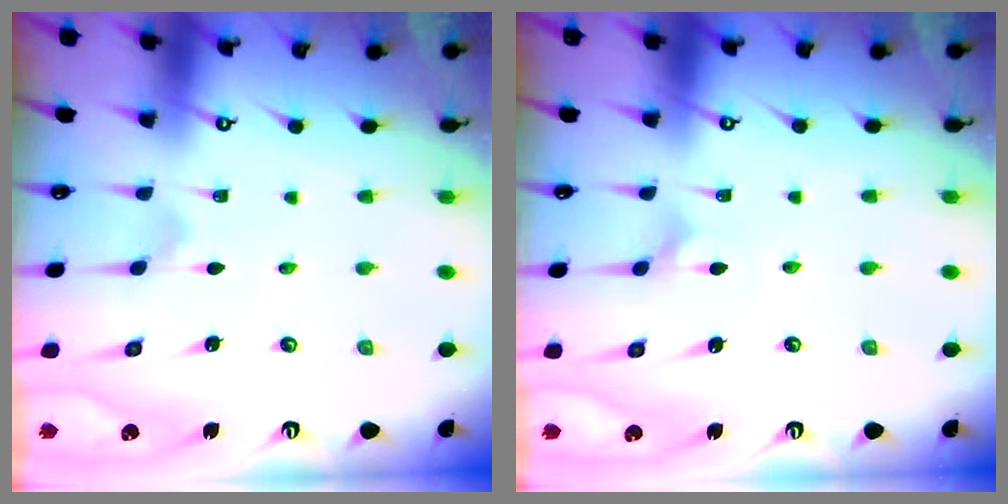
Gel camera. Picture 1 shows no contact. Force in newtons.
{"total": 2.3, "press": 2.3, "slide": 0.1}